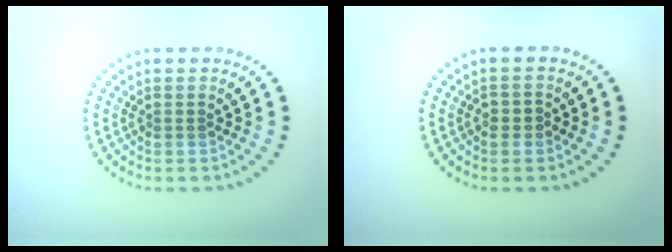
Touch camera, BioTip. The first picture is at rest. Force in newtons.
{"total": 1.2, "press": 1.1, "slide": 0.3}